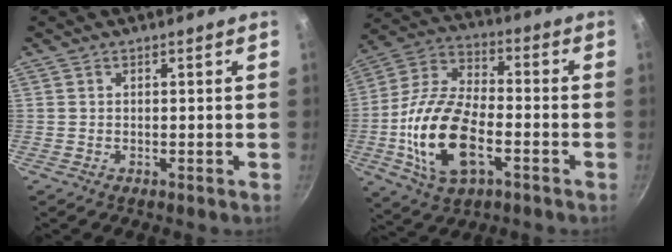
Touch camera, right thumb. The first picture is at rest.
{"total": 18.7, "force": [-5.0, 9.8, 15.1], "torque": [-0.289, 0.026, -0.102]}